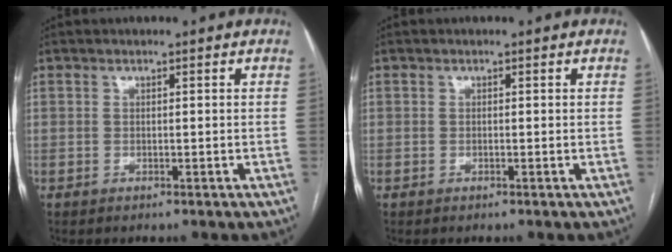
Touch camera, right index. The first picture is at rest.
{"total": 0.0}